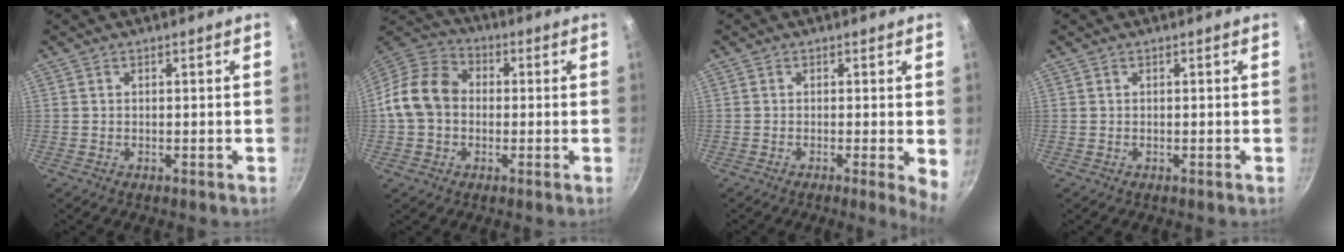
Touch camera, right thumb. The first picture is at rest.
{"total": 12.2, "force": [-0.5, 9.7, 7.4], "torque": [-0.106, 0.029, -0.030]}
{"total": 3.7, "force": [-0.4, 0.6, 3.6], "torque": [-0.045, -0.008, -0.007]}
{"total": 0.0}